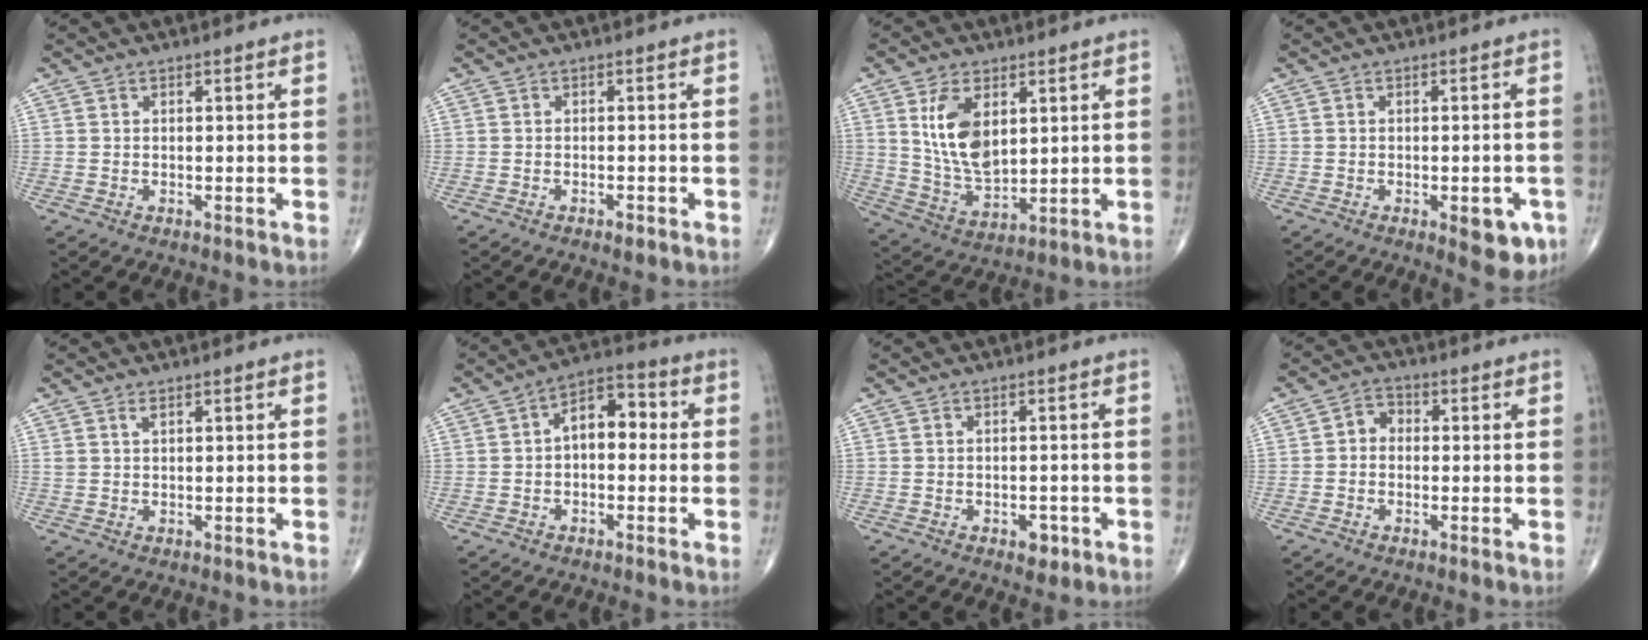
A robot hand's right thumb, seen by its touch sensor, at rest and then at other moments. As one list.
[{"total": 1.3, "force": [-0.9, 0.5, 0.9], "torque": [-0.017, 0.001, -0.013]}, {"total": 11.5, "force": [3.5, 6.4, 8.9], "torque": [-0.155, -0.023, 0.078]}, {"total": 6.6, "force": [-2.7, 2.9, 5.4], "torque": [-0.046, 0.003, -0.025]}, {"total": 1.1, "force": [0.7, 0.4, 0.7], "torque": [-0.012, 0.001, 0.017]}, {"total": 8.1, "force": [0.1, 4.9, 6.4], "torque": [-0.074, 0.031, -0.012]}, {"total": 2.7, "force": [-1.3, 1.7, 1.7], "torque": [-0.010, 0.004, -0.012]}, {"total": 3.1, "force": [-0.3, 2.5, 1.8], "torque": [-0.014, 0.014, -0.018]}]